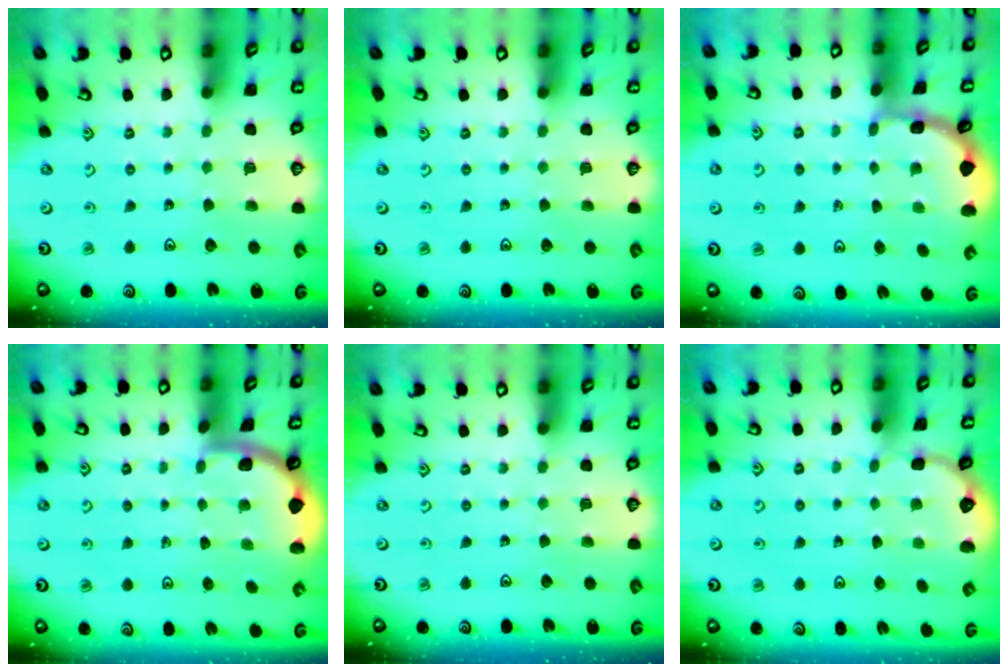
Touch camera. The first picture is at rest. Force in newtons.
{"total": 0.0}
{"total": 2.1, "press": 2.1, "slide": 0.2}
{"total": 1.7, "press": 1.7, "slide": 0.1}
{"total": 0.0}
{"total": 1.8, "press": 1.0, "slide": 1.4}